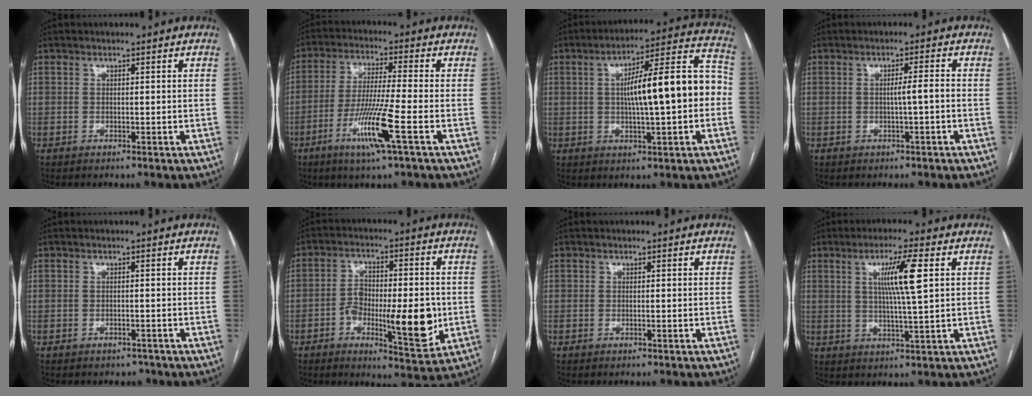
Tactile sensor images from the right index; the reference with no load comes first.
{"total": 10.3, "force": [-4.2, -0.9, 9.3], "torque": [-0.183, -0.019, -0.083]}
{"total": 15.2, "force": [-0.2, 2.5, 15.0], "torque": [-0.222, 0.040, -0.003]}
{"total": 2.3, "force": [-0.5, -0.2, 2.3], "torque": [-0.035, 0.002, -0.007]}
{"total": 1.4, "force": [-1.1, 0.9, 0.3], "torque": [-0.007, 0.001, -0.010]}
{"total": 13.2, "force": [-2.9, 4.4, 12.0], "torque": [-0.184, 0.004, -0.039]}
{"total": 0.0}
{"total": 7.8, "force": [2.2, -0.4, 7.4], "torque": [-0.134, 0.000, 0.040]}